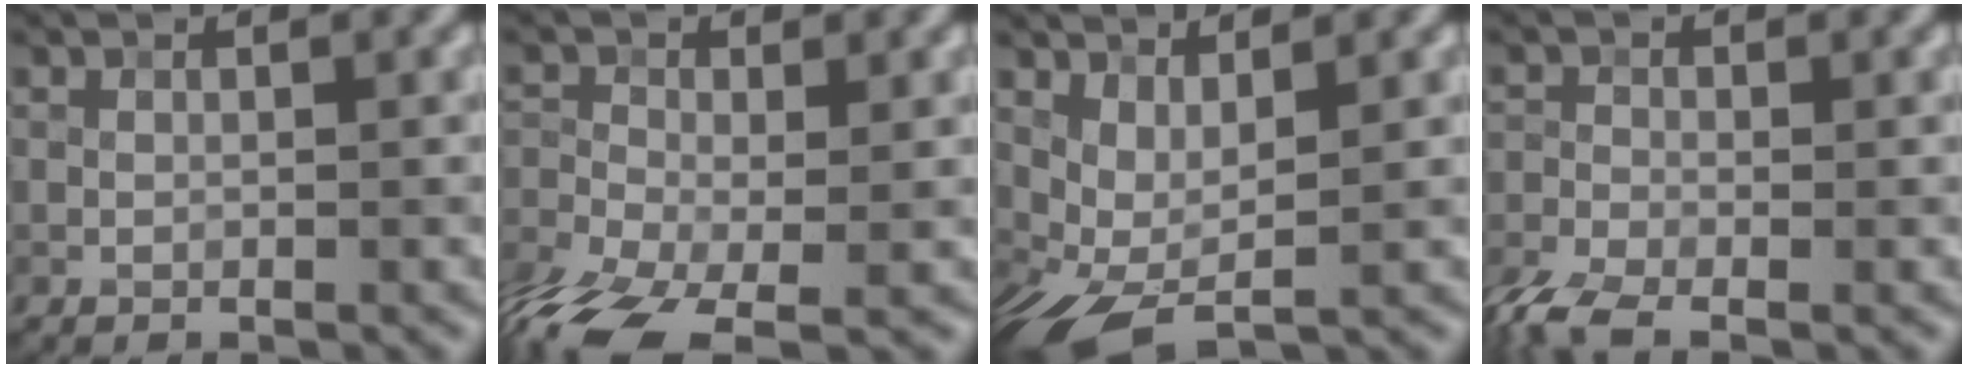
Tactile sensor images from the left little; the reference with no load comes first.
{"total": 8.9, "force": [-5.4, 4.0, 5.8], "torque": [-0.139, -0.033, -0.108]}
{"total": 3.5, "force": [0.6, 1.5, 3.1], "torque": [-0.080, -0.009, 0.014]}
{"total": 5.3, "force": [-3.9, 1.9, 3.0], "torque": [-0.070, -0.018, -0.088]}